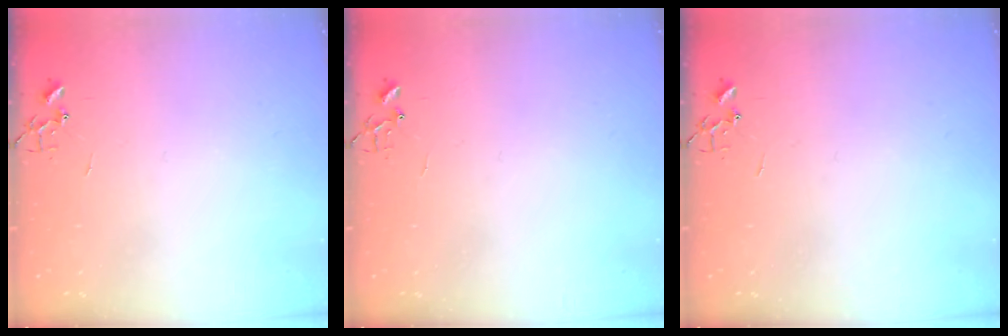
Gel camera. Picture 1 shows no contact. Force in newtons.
{"total": 6.4, "press": 6.4, "slide": 0.6}
{"total": 0.0}